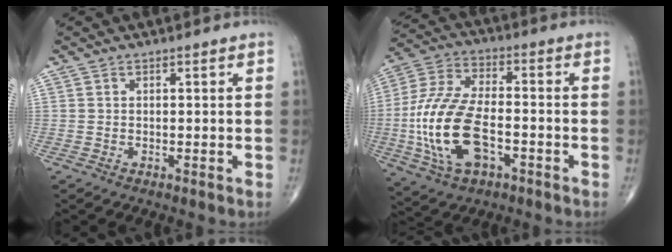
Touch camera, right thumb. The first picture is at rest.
{"total": 17.6, "force": [-4.2, 9.1, 14.4], "torque": [-0.307, 0.021, -0.076]}